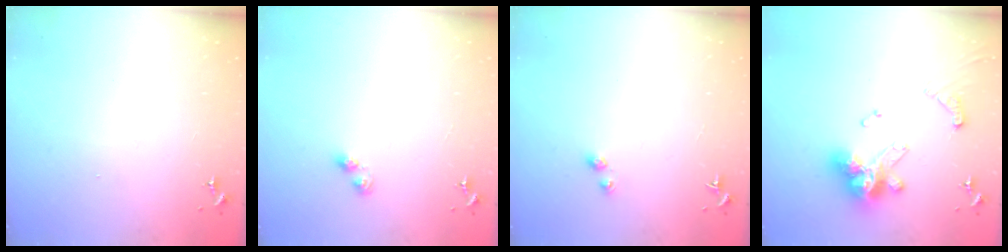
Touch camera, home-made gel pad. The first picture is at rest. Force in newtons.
{"total": 3.6, "press": 3.6, "slide": 0.4}
{"total": 2.6, "press": 2.6, "slide": 0.5}
{"total": 14.1, "press": 14.0, "slide": 1.4}